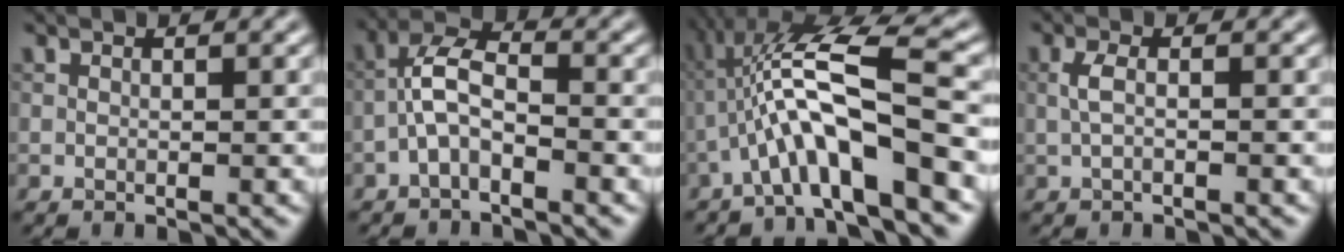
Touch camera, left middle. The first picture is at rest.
{"total": 3.6, "force": [-1.7, 1.4, 2.8], "torque": [-0.058, 0.016, -0.043]}
{"total": 8.7, "force": [-2.7, 1.6, 8.1], "torque": [-0.141, 0.025, -0.051]}
{"total": 1.4, "force": [-0.2, 0.4, 1.3], "torque": [-0.030, 0.003, -0.006]}